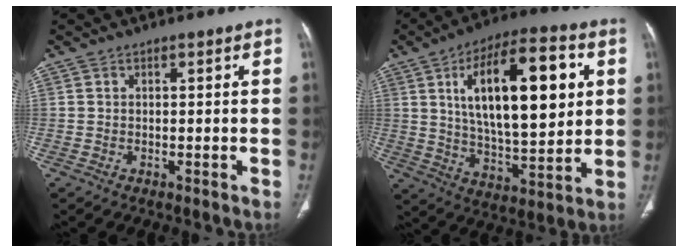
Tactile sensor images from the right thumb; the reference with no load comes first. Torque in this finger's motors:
{"motor_torque": [-0.69, 4.32, 1.44, 1.33, 0.57]}